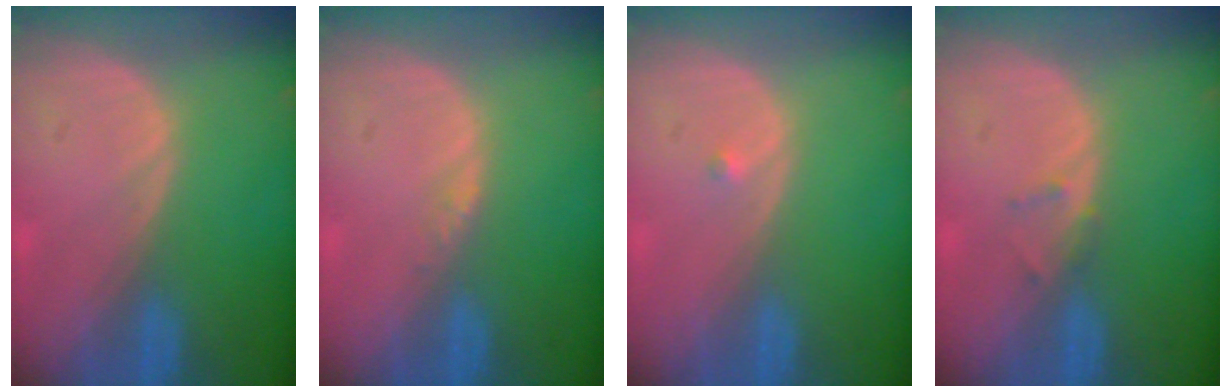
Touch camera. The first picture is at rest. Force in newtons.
{"total": 0.8, "press": 0.8, "slide": 0.1}
{"total": 0.5, "press": 0.4, "slide": 0.3}
{"total": 1.3, "press": 1.1, "slide": 0.8}